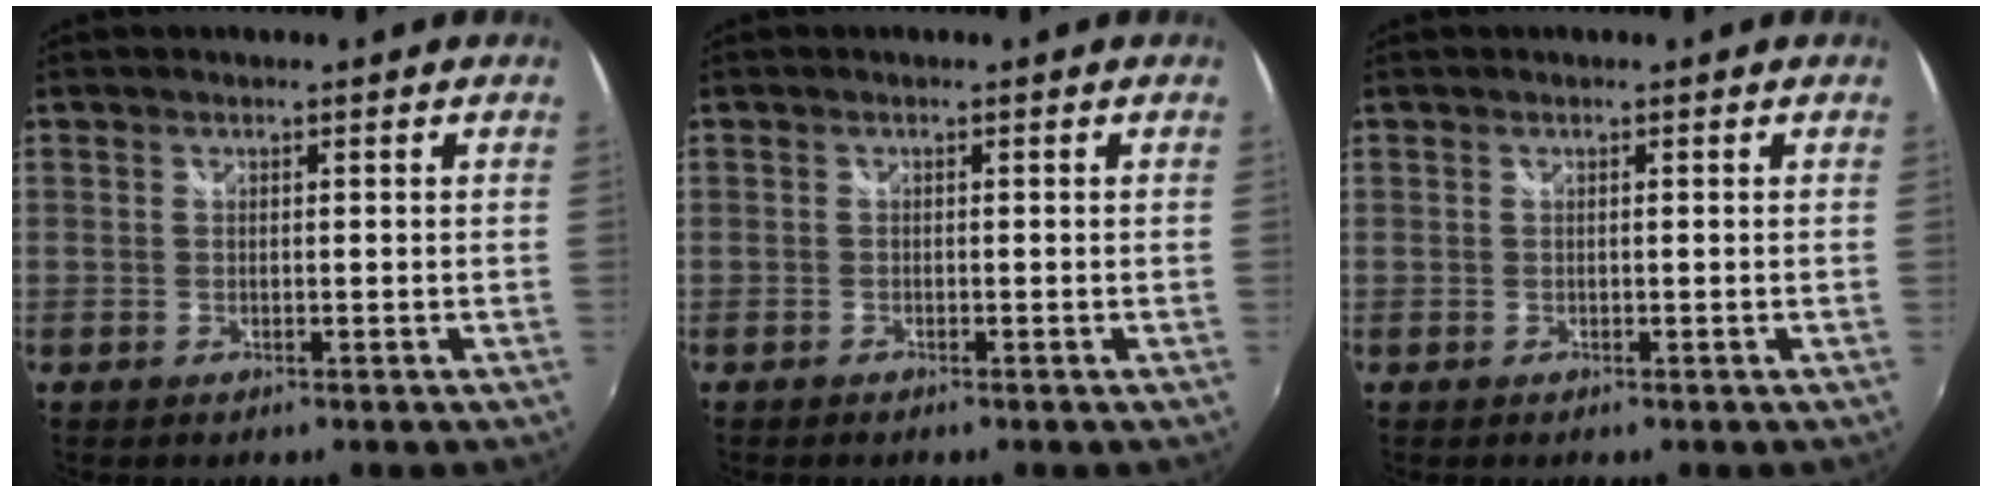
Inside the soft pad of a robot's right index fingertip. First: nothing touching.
{"total": 0.6, "force": [-0.6, 0.2, 0.2], "torque": [-0.006, -0.004, -0.014]}
{"total": 0.0}